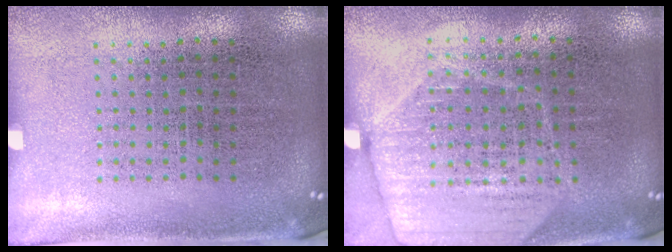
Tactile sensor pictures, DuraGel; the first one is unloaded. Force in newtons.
{"total": 1.8, "press": 1.6, "slide": 0.7}